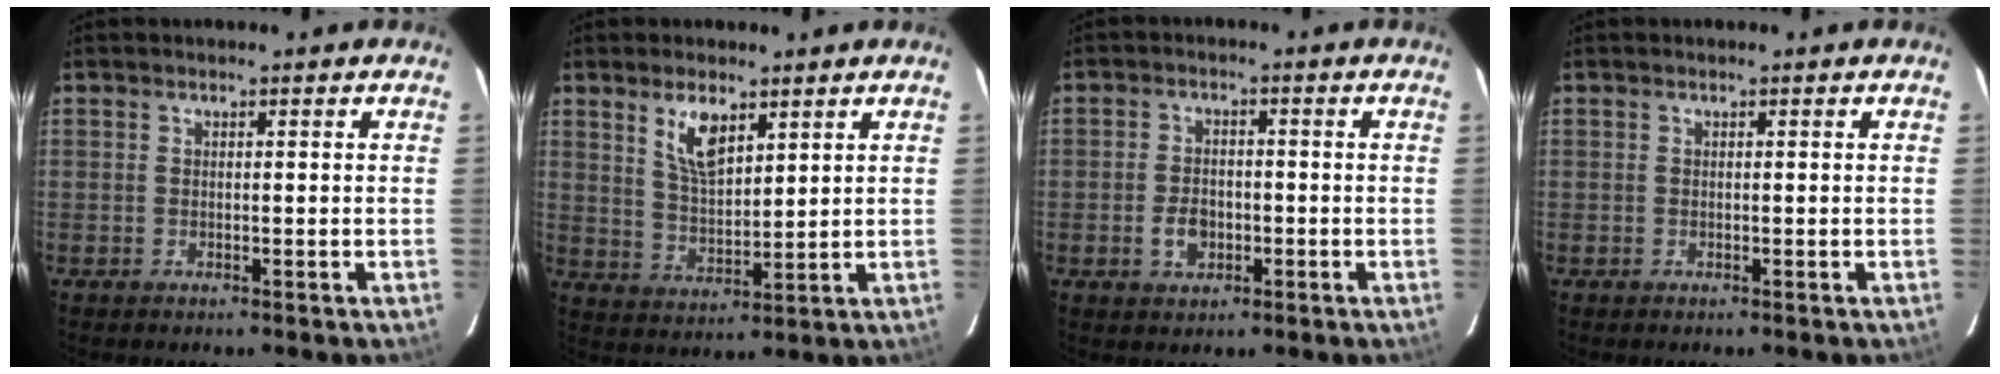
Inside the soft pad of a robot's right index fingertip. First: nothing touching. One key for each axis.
{"total": 7.3, "fx": 4.1, "fy": 3.1, "fz": 5.2, "tx": -0.092, "ty": 0.000, "tz": 0.086}
{"total": 4.6, "fx": -1.5, "fy": 3.2, "fz": 2.9, "tx": -0.058, "ty": 0.005, "tz": -0.022}
{"total": 0.0}